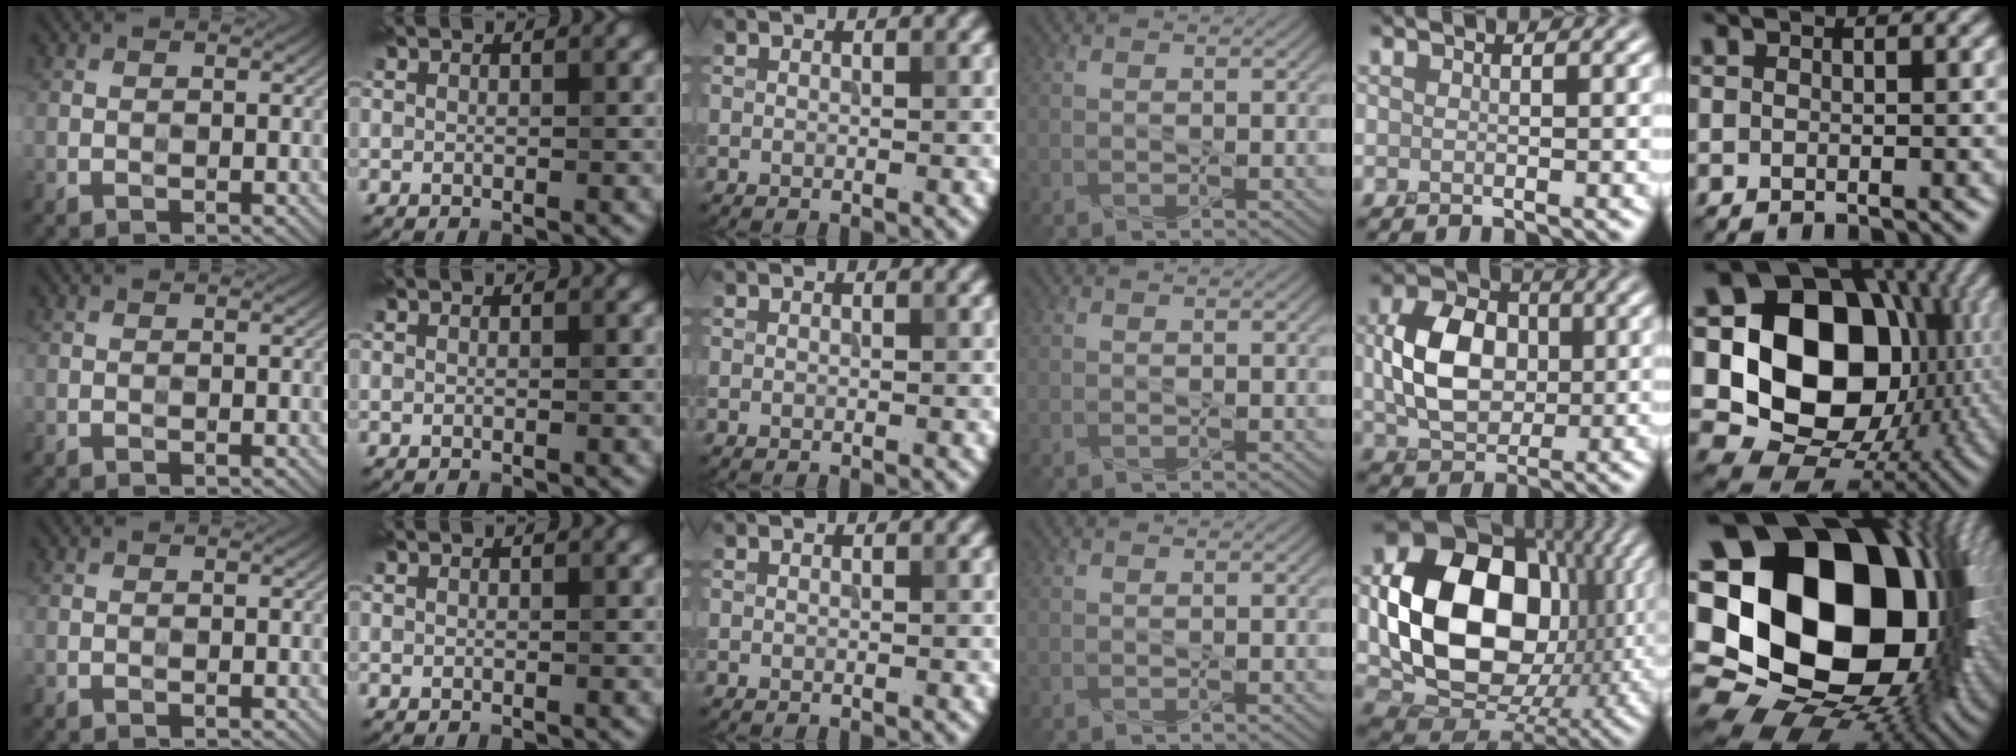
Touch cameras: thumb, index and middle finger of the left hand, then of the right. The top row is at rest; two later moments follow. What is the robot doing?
{"motion": "press", "object": "stapler"}